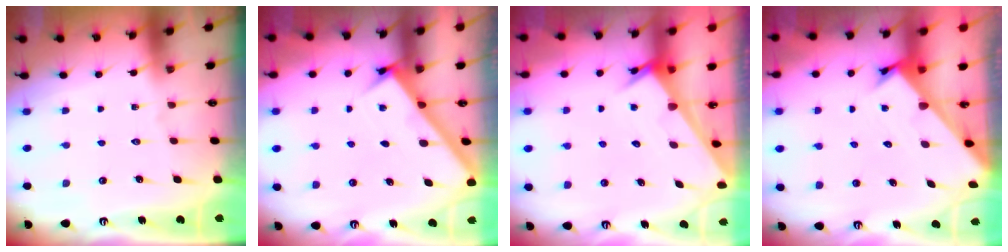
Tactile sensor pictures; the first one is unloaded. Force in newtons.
{"total": 3.0, "press": 3.0, "slide": 0.2}
{"total": 2.4, "press": 2.4, "slide": 0.1}
{"total": 2.3, "press": 2.3, "slide": 0.2}